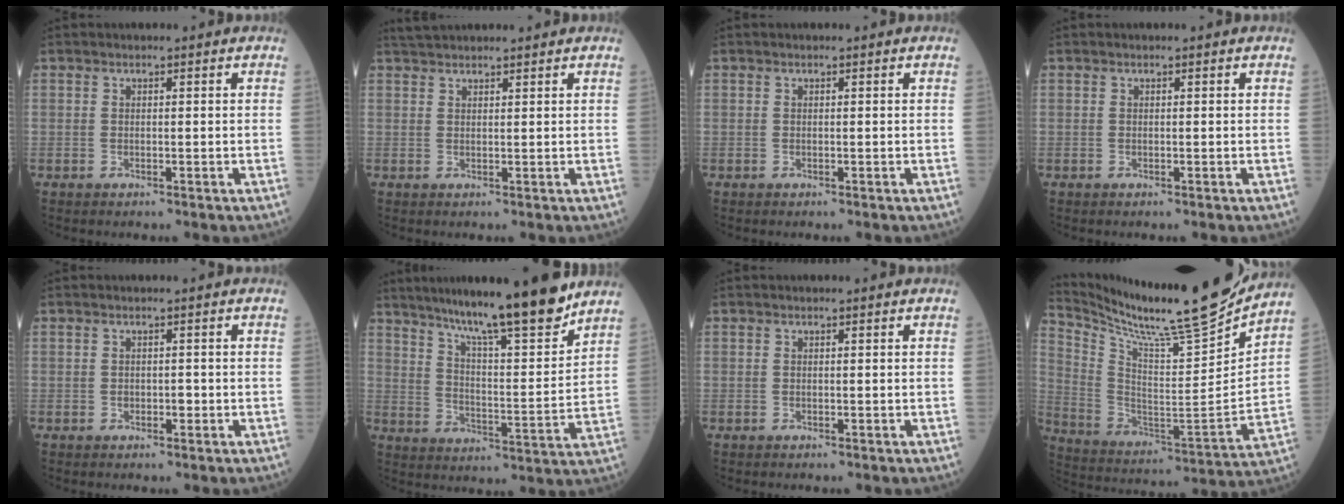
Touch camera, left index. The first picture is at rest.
{"total": 5.7, "force": [5.3, 0.8, 1.9], "torque": [-0.030, 0.035, 0.086]}
{"total": 0.0}
{"total": 0.0}
{"total": 0.9, "force": [-0.4, 0.7, 0.5], "torque": [-0.009, -0.002, -0.005]}
{"total": 16.5, "force": [13.8, 0.5, 9.0], "torque": [-0.136, -0.015, 0.214]}
{"total": 0.0}
{"total": 21.8, "force": [19.6, 0.0, 9.6], "torque": [-0.187, -0.063, 0.313]}